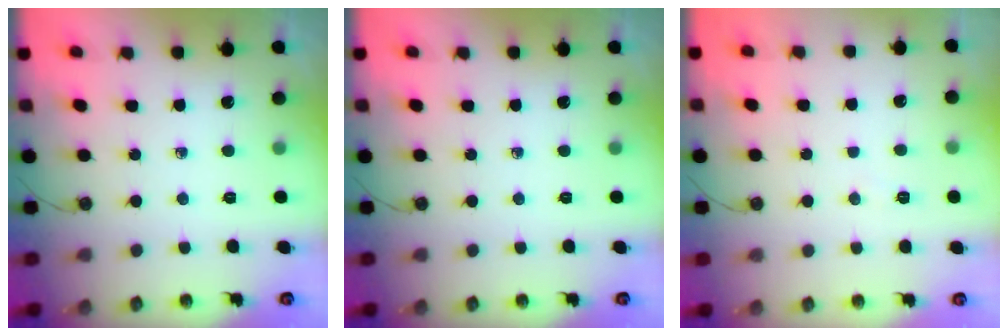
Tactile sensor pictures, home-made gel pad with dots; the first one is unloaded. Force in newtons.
{"total": 0.0}
{"total": 3.8, "press": 3.4, "slide": 1.7}